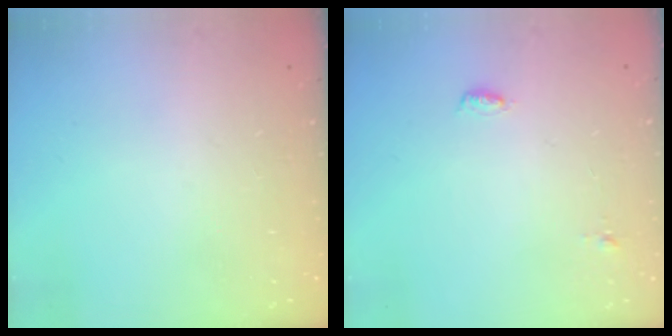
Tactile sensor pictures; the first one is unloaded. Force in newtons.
{"total": 5.0, "press": 4.1, "slide": 2.8}